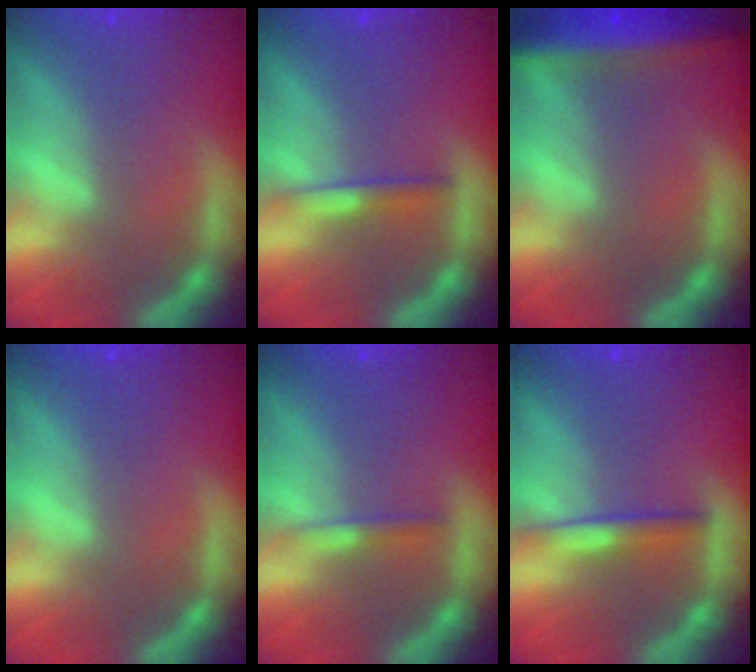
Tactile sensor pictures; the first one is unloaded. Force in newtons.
{"total": 2.0}
{"total": 7.4}
{"total": 0.0}
{"total": 1.4}
{"total": 2.5}